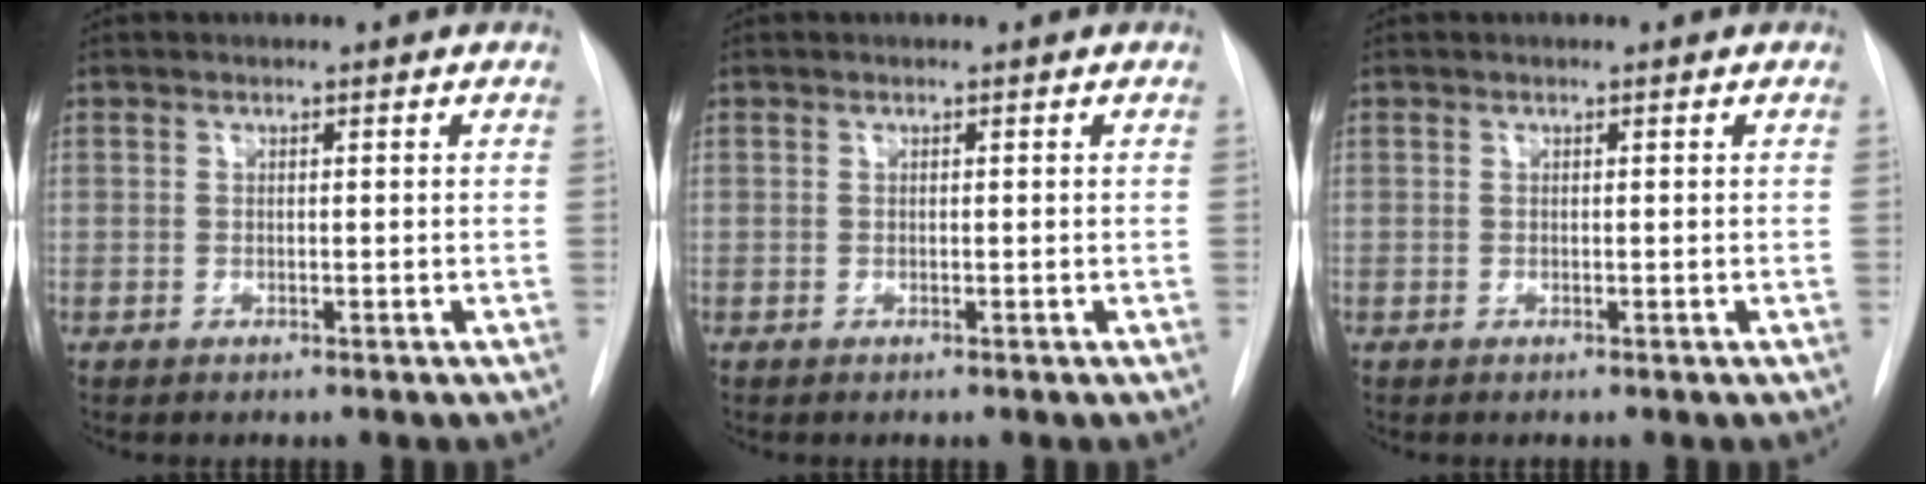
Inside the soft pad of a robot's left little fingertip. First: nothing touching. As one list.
[{"total": 0.0}, {"total": 0.0}]